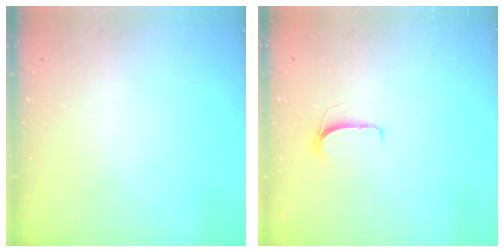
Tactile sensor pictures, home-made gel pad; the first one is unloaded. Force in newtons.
{"total": 6.1, "press": 6.1, "slide": 0.5}